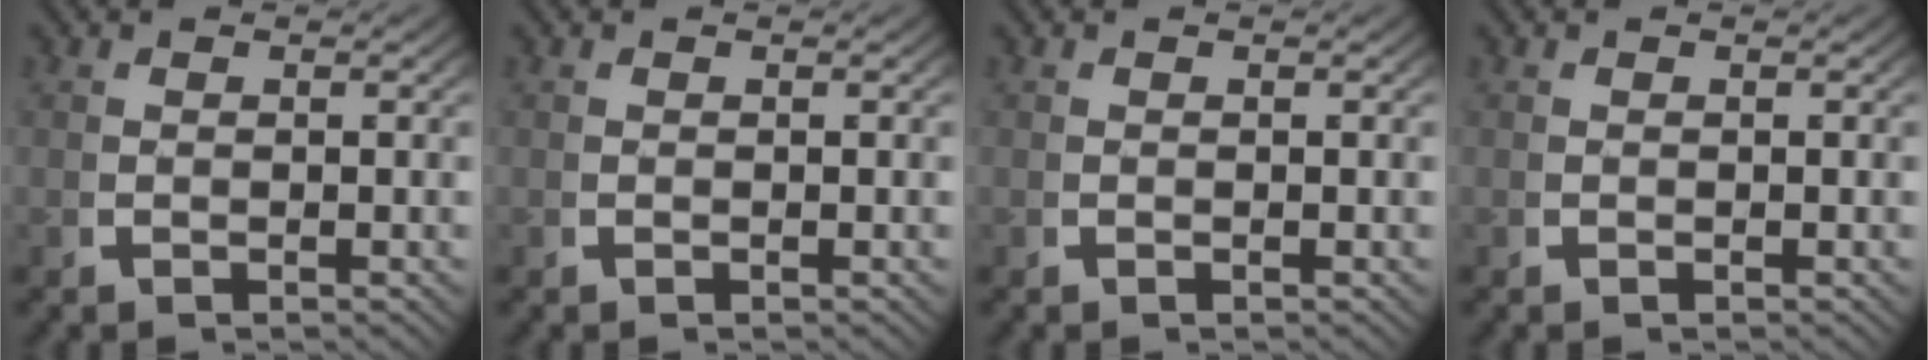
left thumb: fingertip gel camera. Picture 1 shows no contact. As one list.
[{"total": 0.0}, {"total": 0.0}, {"total": 0.0}]